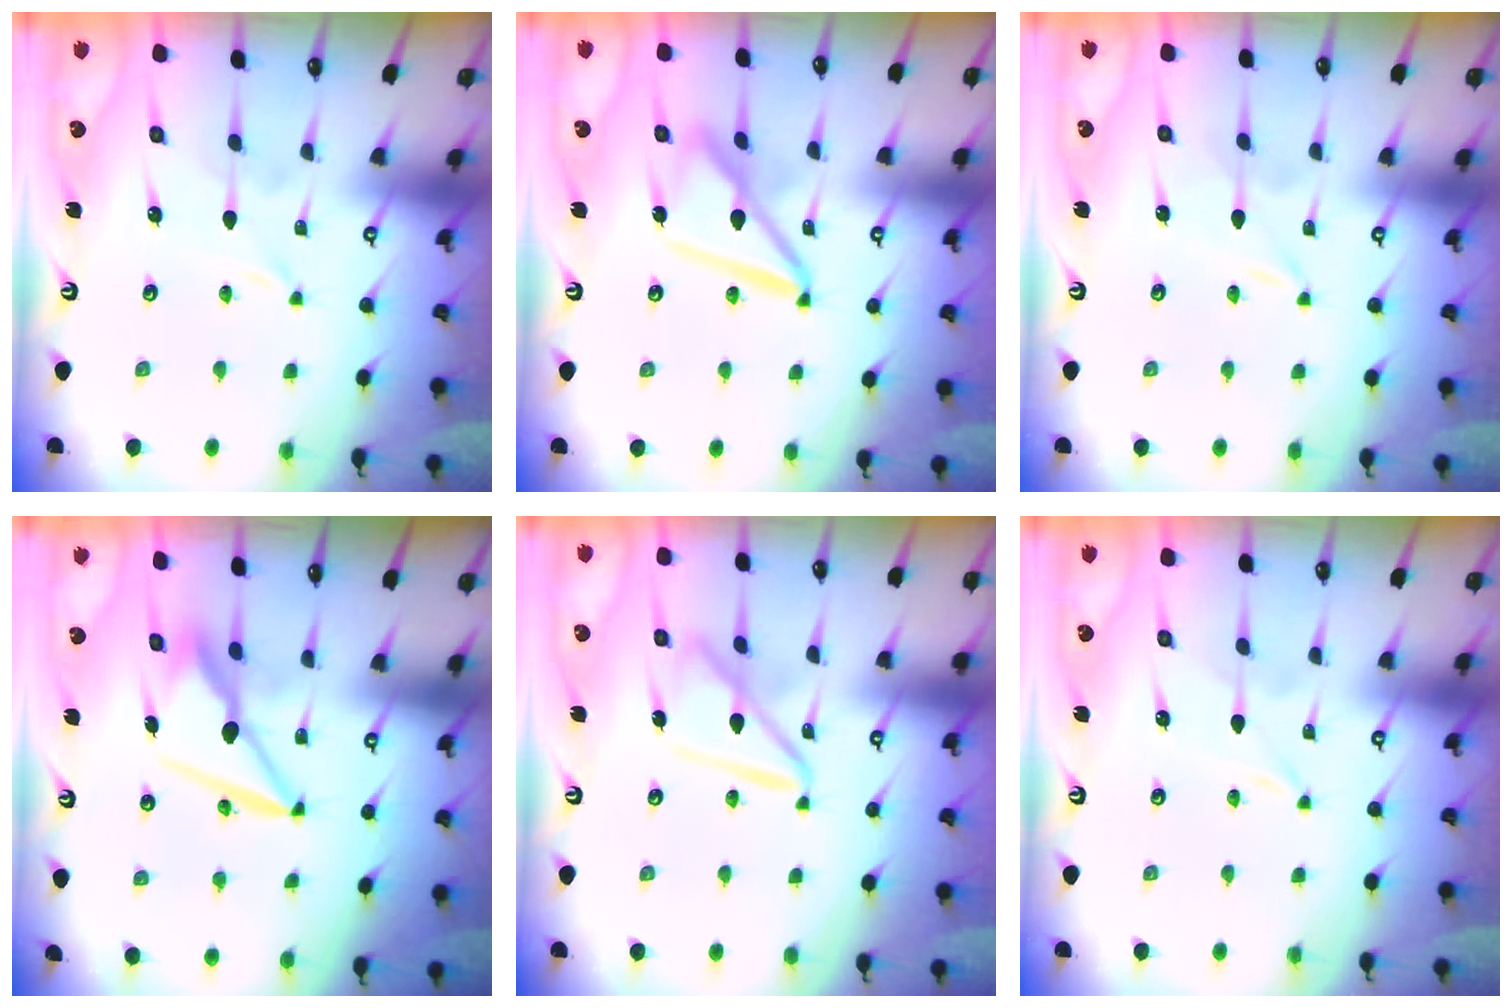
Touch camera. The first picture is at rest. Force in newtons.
{"total": 13.6, "press": 13.6, "slide": 1.4}
{"total": 0.0}
{"total": 10.1, "press": 10.0, "slide": 1.3}
{"total": 12.7, "press": 12.7, "slide": 1.3}
{"total": 0.0}